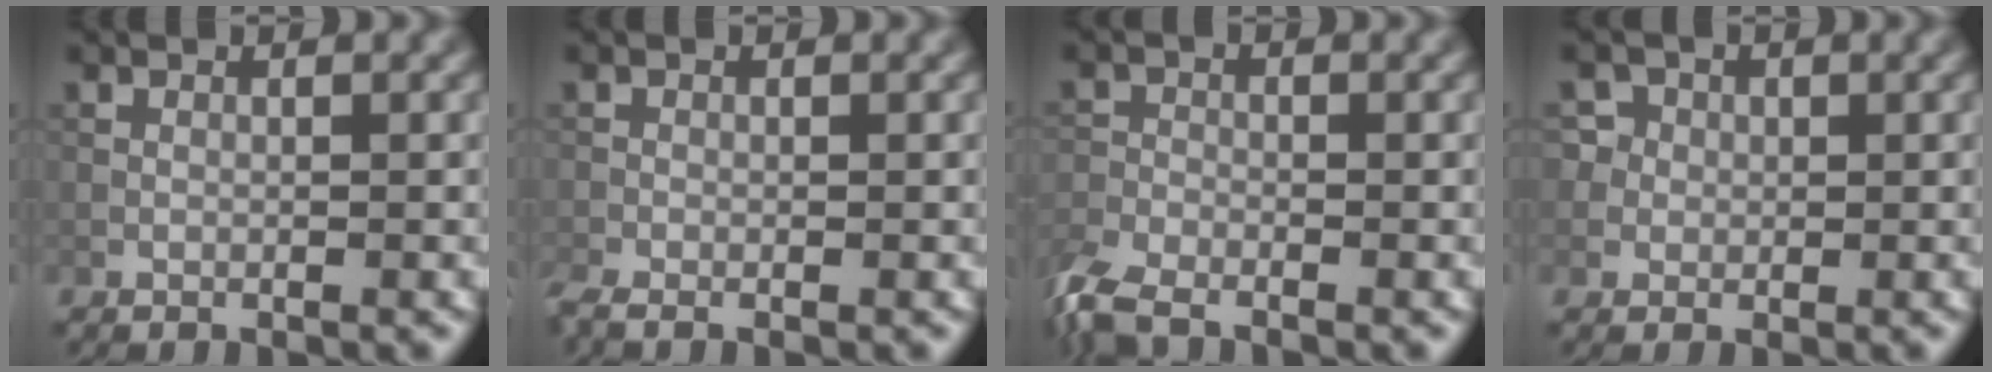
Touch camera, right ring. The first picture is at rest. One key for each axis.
{"total": 2.0, "fx": -1.6, "fy": 0.7, "fz": 1.1, "tx": -0.023, "ty": -0.009, "tz": -0.035}
{"total": 5.1, "fx": -4.0, "fy": 1.7, "fz": 2.6, "tx": -0.060, "ty": -0.015, "tz": -0.095}
{"total": 4.6, "fx": 1.5, "fy": 4.0, "fz": 1.6, "tx": -0.022, "ty": 0.022, "tz": 0.015}